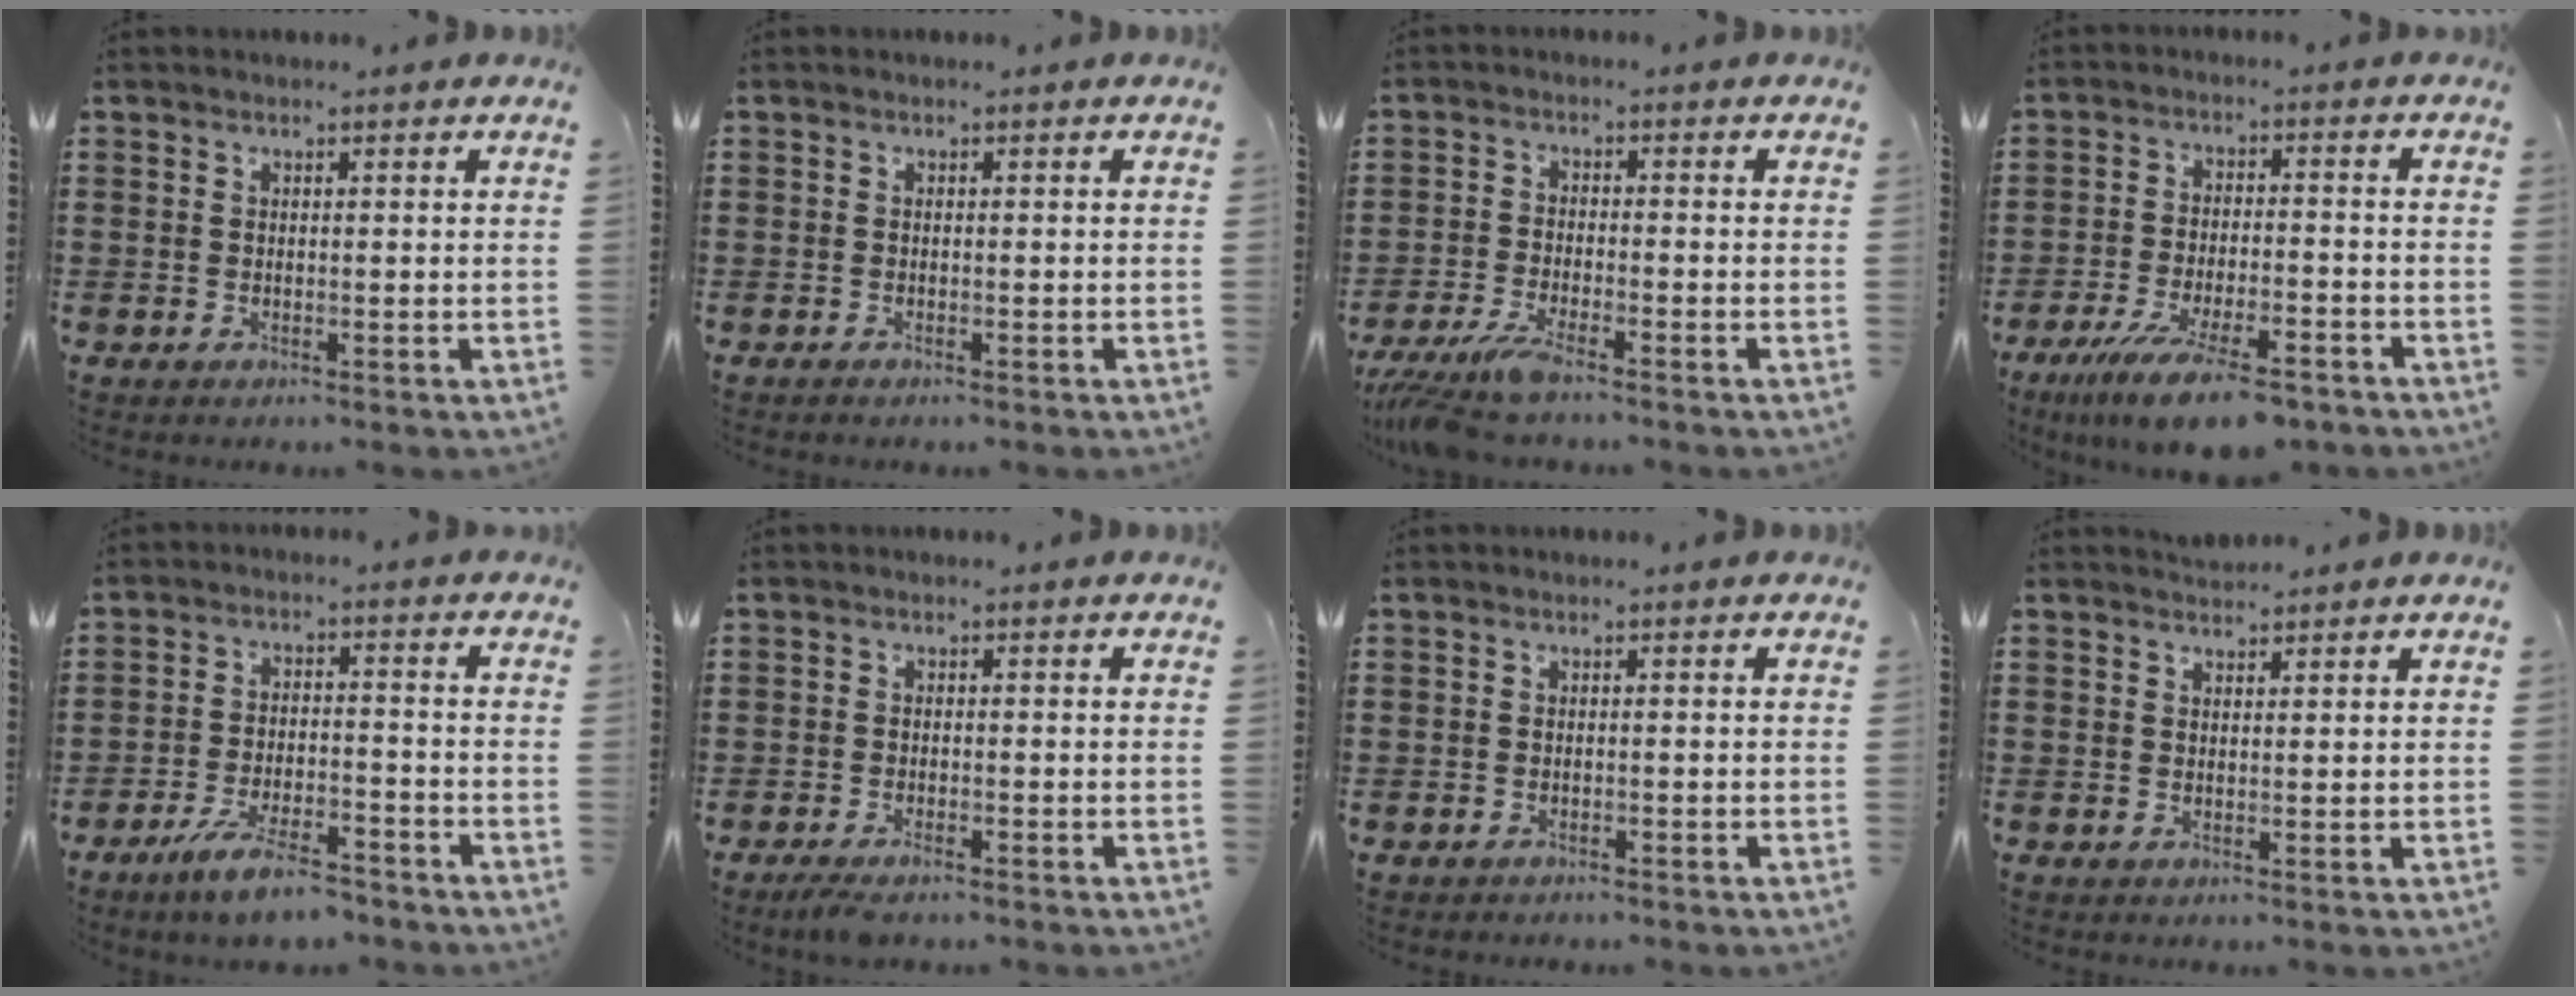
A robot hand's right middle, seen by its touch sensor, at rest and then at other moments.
{"total": 0.0}
{"total": 5.4, "force": [-4.4, 0.3, 3.2], "torque": [-0.086, -0.024, -0.089]}
{"total": 10.1, "force": [-7.5, 1.9, 6.4], "torque": [-0.123, 0.004, -0.139]}
{"total": 6.6, "force": [-5.5, 0.9, 3.5], "torque": [-0.076, -0.003, -0.104]}
{"total": 1.9, "force": [-1.5, 0.2, 1.1], "torque": [-0.035, -0.005, -0.032]}
{"total": 0.7, "force": [-0.7, 0.2, -0.1], "torque": [0.000, 0.001, -0.015]}
{"total": 1.5, "force": [1.4, 0.3, 0.0], "torque": [-0.004, 0.003, 0.027]}